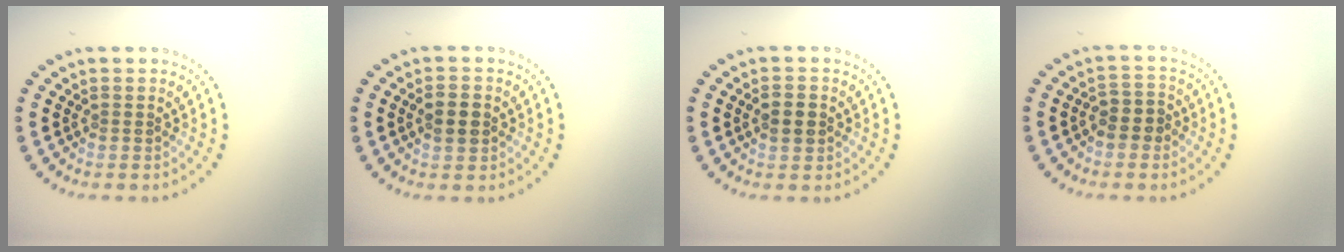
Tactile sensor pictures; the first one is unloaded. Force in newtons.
{"total": 2.4, "press": 2.4, "slide": 0.1}
{"total": 2.4, "press": 2.4, "slide": 0.1}
{"total": 2.1, "press": 2.0, "slide": 0.7}